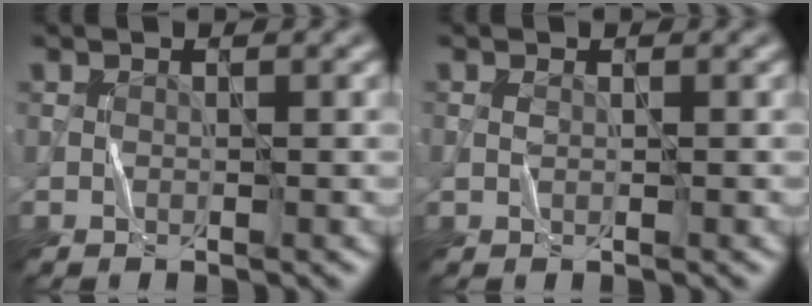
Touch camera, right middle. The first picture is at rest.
{"total": 0.6, "force": [0.1, 0.2, 0.5], "torque": [-0.013, 0.001, 0.001]}